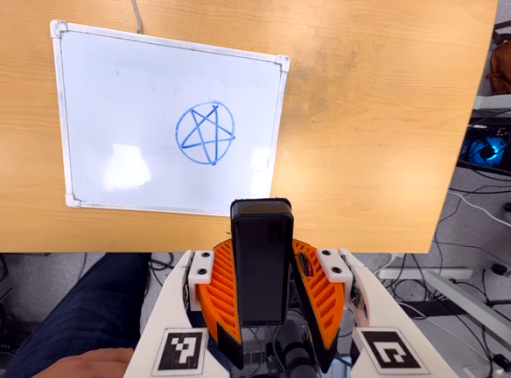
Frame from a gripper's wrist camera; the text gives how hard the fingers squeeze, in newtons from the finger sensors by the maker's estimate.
{"total": 5.0, "left": 4.7, "right": 5.4}